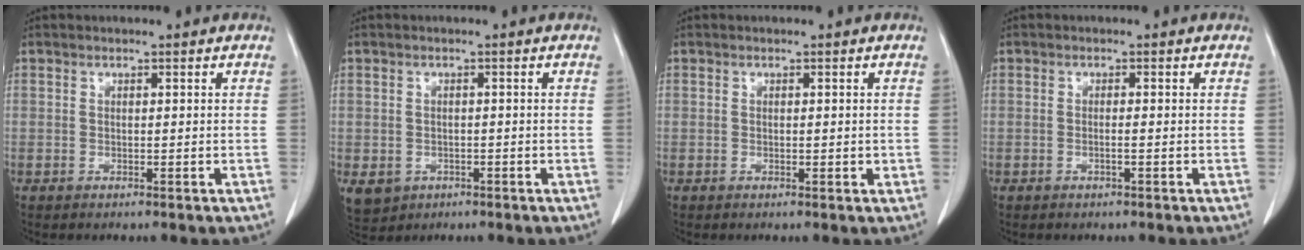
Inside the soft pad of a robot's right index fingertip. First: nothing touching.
{"total": 5.9, "force": [-2.2, 5.2, 1.7], "torque": [-0.041, -0.001, -0.026]}
{"total": 1.2, "force": [-0.1, 0.5, 1.1], "torque": [-0.014, -0.002, 0.001]}
{"total": 0.8, "force": [-0.3, -0.1, 0.7], "torque": [-0.014, 0.001, -0.006]}